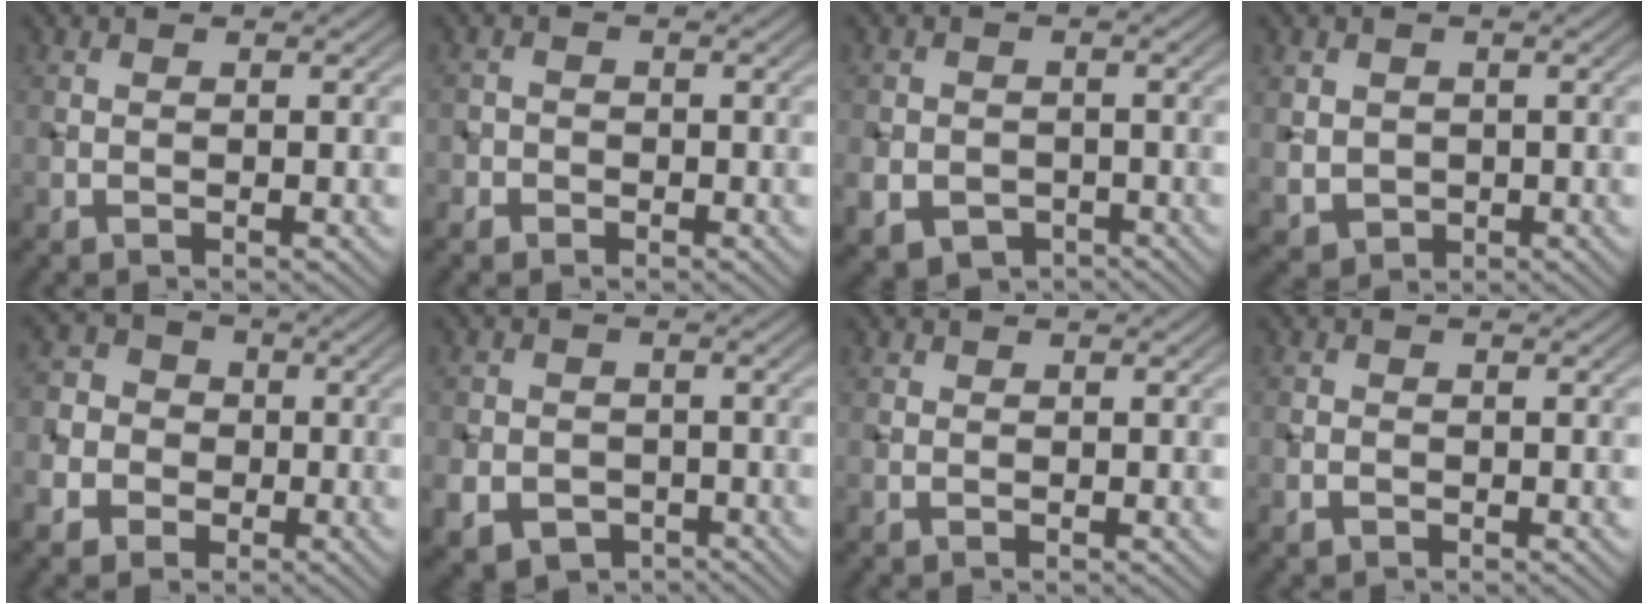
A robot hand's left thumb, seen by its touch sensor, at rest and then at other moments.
{"total": 1.9, "force": [-1.2, 1.5, -0.1], "torque": [0.018, 0.000, -0.030]}
{"total": 5.3, "force": [-2.3, 4.4, 1.8], "torque": [-0.039, -0.018, -0.045]}
{"total": 3.3, "force": [0.1, 3.1, 1.1], "torque": [-0.039, -0.011, 0.006]}
{"total": 7.2, "force": [-2.6, 6.3, 2.2], "torque": [-0.066, -0.009, -0.073]}
{"total": 6.1, "force": [-2.6, 5.1, 1.9], "torque": [-0.044, -0.017, -0.055]}
{"total": 0.0}
{"total": 1.1, "force": [-0.7, 0.8, 0.3], "torque": [-0.005, -0.003, -0.016]}